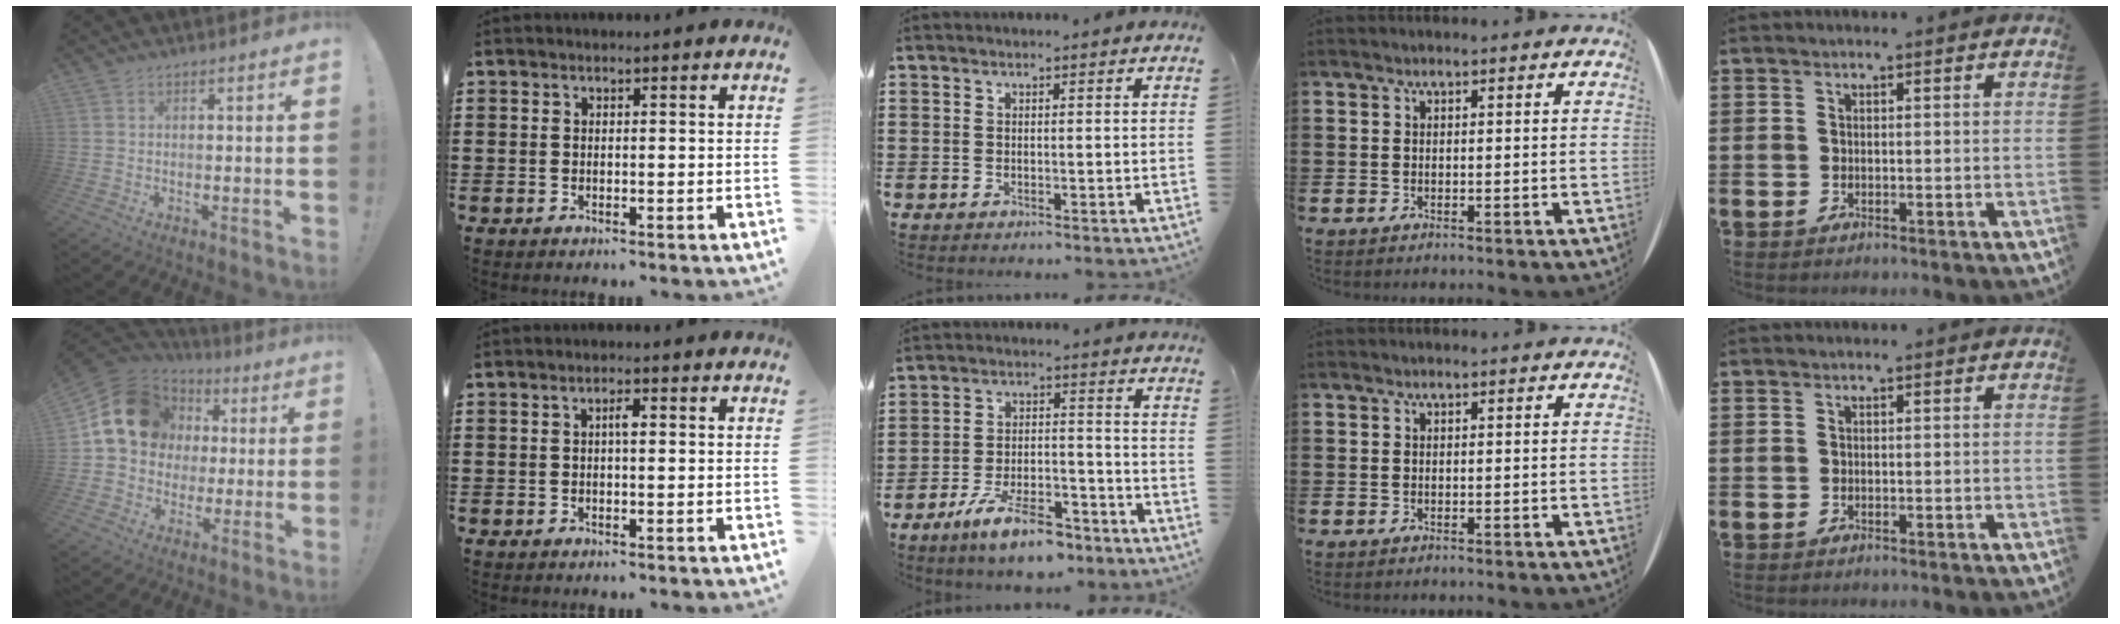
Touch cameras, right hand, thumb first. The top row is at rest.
{"thumb": {"total": 17.0, "force": [4.4, 14.1, 8.4], "torque": [-0.112, -0.004, 0.099]}, "index": {"total": 1.7, "force": [0.1, 0.5, 1.6], "torque": [-0.031, 0.004, 0.000]}, "middle": {"total": 9.1, "force": [-7.2, 2.3, 5.0], "torque": [-0.097, 0.014, -0.135]}}